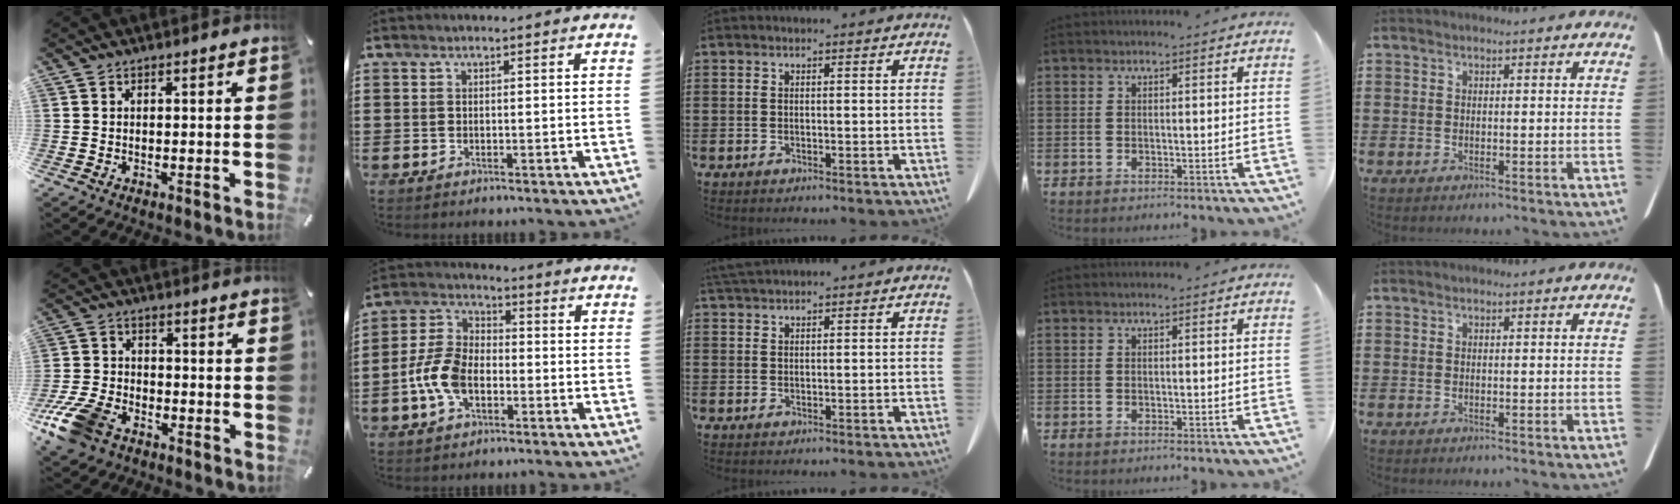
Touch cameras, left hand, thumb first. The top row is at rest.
{"thumb": {"total": 11.5, "force": [-7.2, 6.6, 6.0], "torque": [-0.133, 0.033, -0.135]}, "index": {"total": 8.5, "force": [-2.8, 5.1, 6.1], "torque": [-0.161, 0.002, -0.061]}, "middle": {"total": 1.8, "force": [1.7, 0.1, 0.6], "torque": [-0.016, -0.002, 0.035]}}